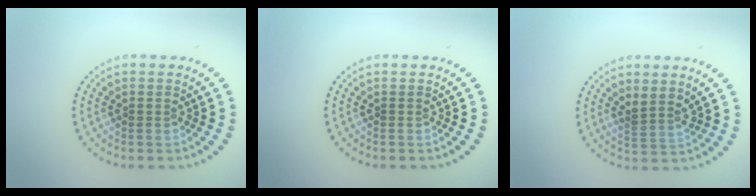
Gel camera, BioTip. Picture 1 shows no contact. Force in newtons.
{"total": 0.0}
{"total": 1.9, "press": 1.5, "slide": 1.2}